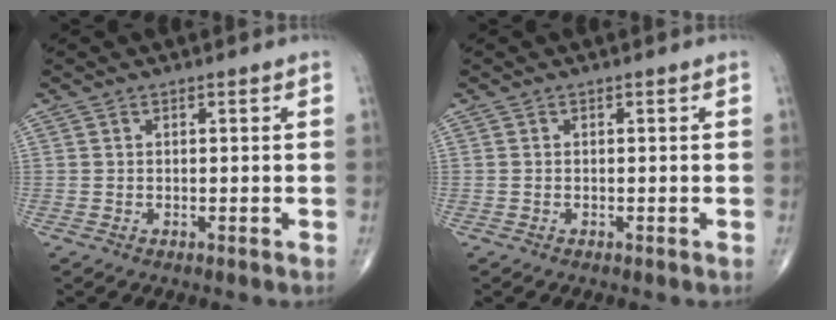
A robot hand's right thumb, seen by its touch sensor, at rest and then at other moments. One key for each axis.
{"total": 0.0}